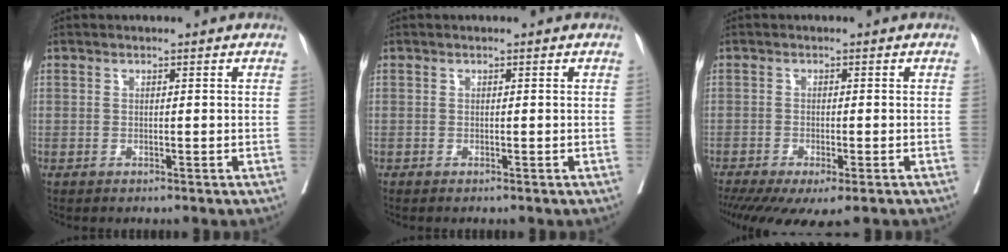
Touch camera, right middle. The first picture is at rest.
{"total": 0.0}
{"total": 10.3, "force": [-7.3, 2.6, 6.9], "torque": [-0.116, -0.019, -0.112]}